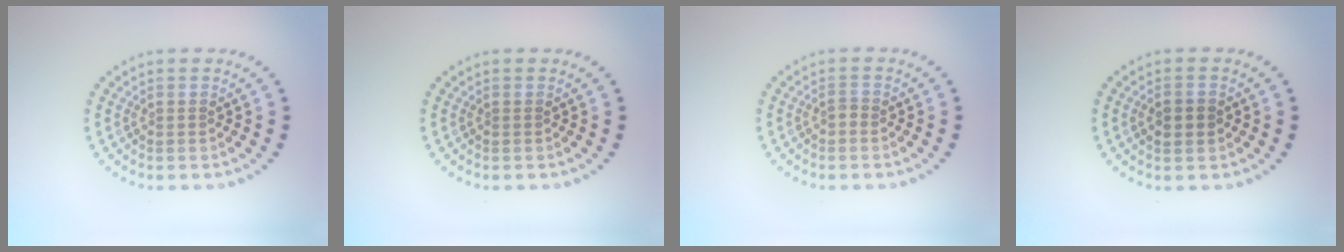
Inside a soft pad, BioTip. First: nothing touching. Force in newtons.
{"total": 0.0}
{"total": 0.7, "press": 0.5, "slide": 0.5}
{"total": 2.6, "press": 2.6, "slide": 0.3}